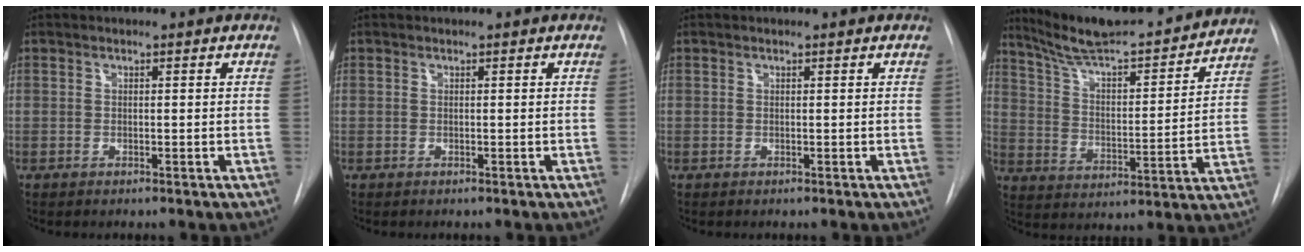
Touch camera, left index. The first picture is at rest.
{"total": 0.0}
{"total": 0.0}
{"total": 21.6, "force": [19.5, 3.0, 8.8], "torque": [-0.138, -0.001, 0.288]}